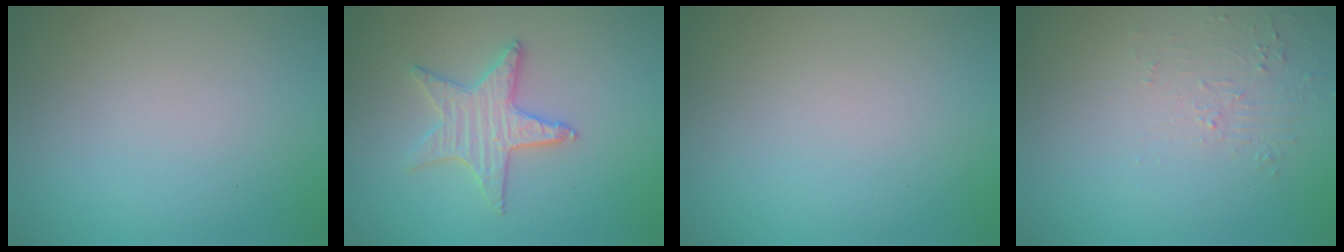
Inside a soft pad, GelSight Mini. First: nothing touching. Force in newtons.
{"total": 3.1, "press": 3.1, "slide": 0.4}
{"total": 0.0}
{"total": 1.6, "press": 0.4, "slide": 1.6}